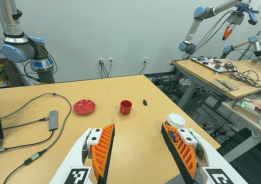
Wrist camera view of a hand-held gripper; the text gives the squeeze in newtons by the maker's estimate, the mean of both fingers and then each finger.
{"total": 0.0}